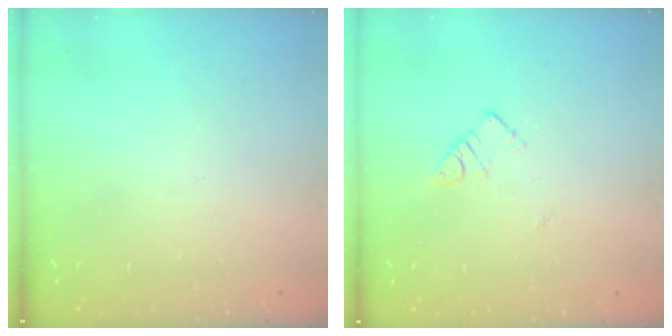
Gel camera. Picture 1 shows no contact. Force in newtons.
{"total": 4.1, "press": 4.0, "slide": 0.5}